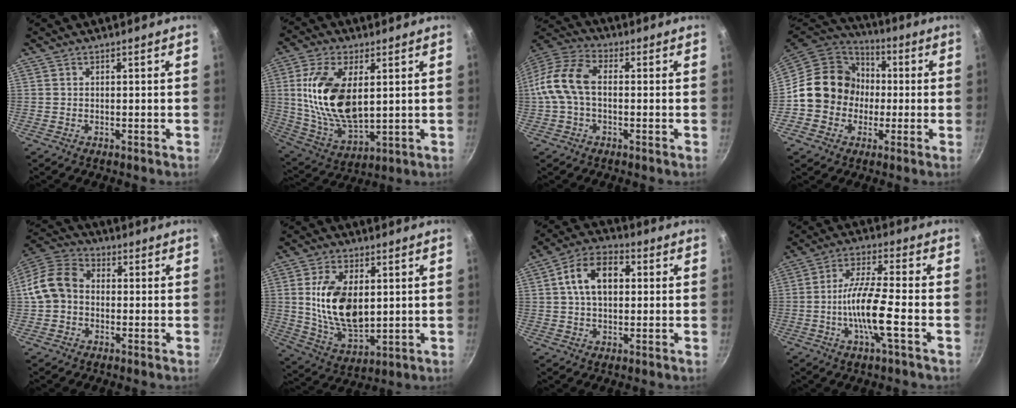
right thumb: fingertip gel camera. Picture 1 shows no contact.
{"total": 17.6, "force": [3.3, 9.3, 14.6], "torque": [-0.276, -0.018, 0.073]}
{"total": 11.8, "force": [-0.3, 7.4, 9.1], "torque": [-0.176, 0.039, -0.025]}
{"total": 15.5, "force": [-0.6, 14.0, 6.6], "torque": [-0.074, 0.035, -0.020]}
{"total": 10.4, "force": [-0.7, 8.2, 6.2], "torque": [-0.092, 0.032, -0.033]}
{"total": 15.1, "force": [2.1, 8.8, 12.1], "torque": [-0.207, -0.017, 0.049]}
{"total": 11.4, "force": [2.0, 7.4, 8.5], "torque": [-0.118, 0.025, 0.020]}
{"total": 10.3, "force": [-3.0, 1.4, 9.8], "torque": [-0.187, 0.024, -0.063]}